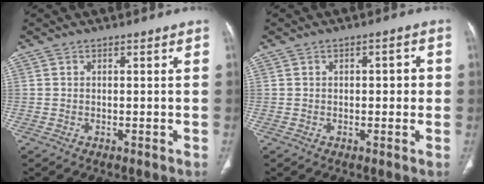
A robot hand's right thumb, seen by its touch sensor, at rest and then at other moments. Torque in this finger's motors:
{"motor_torque": [0.07, -0.25, -0.12, -0.15, 0.09]}